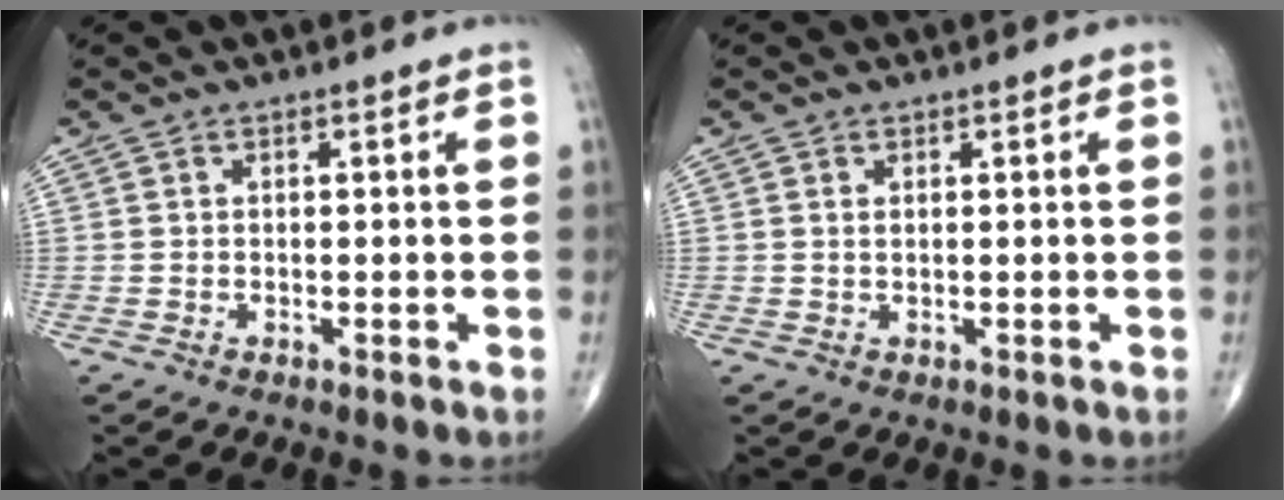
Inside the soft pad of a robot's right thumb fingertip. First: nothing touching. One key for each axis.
{"total": 0.6, "fx": 0.2, "fy": 0.3, "fz": 0.5, "tx": -0.012, "ty": 0.000, "tz": 0.005}